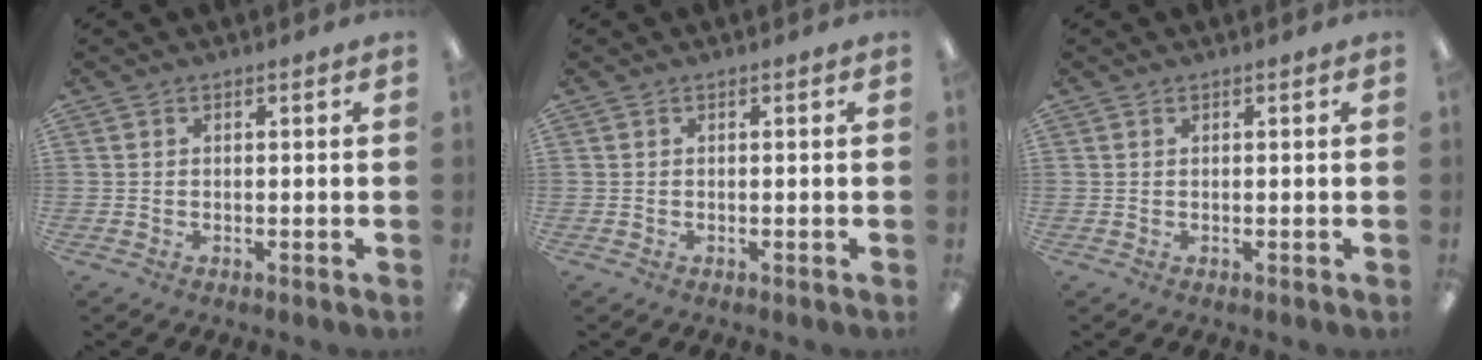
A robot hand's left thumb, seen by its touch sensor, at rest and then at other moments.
{"total": 0.0}
{"total": 0.0}